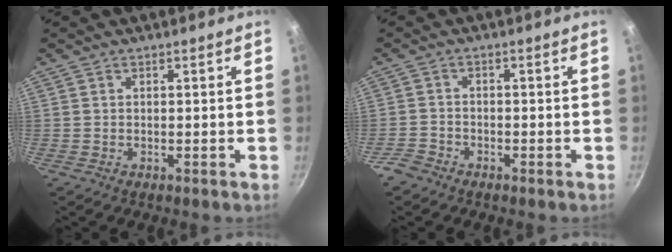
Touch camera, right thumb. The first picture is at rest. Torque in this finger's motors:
{"motor_torque": [0.25, -0.30, 0.01, -0.19, -0.04]}